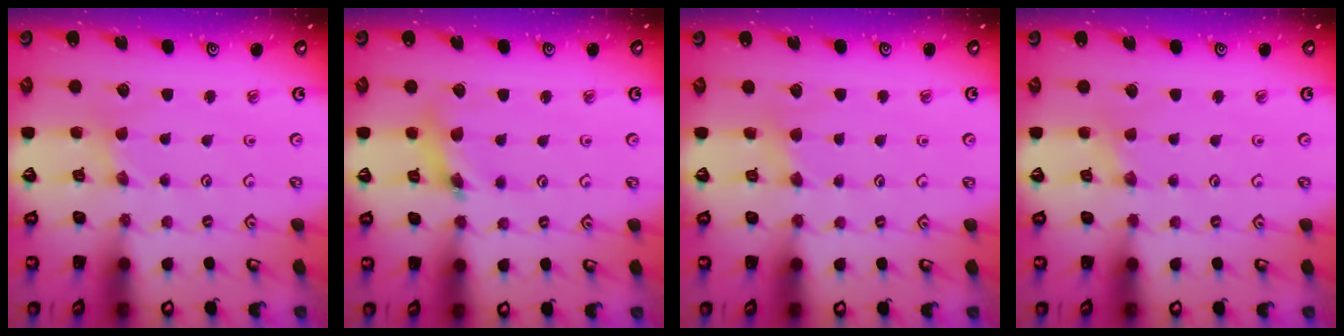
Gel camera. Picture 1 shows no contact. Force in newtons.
{"total": 6.0, "press": 5.9, "slide": 0.7}
{"total": 2.8, "press": 2.7, "slide": 0.5}
{"total": 1.0, "press": 1.0, "slide": 0.2}